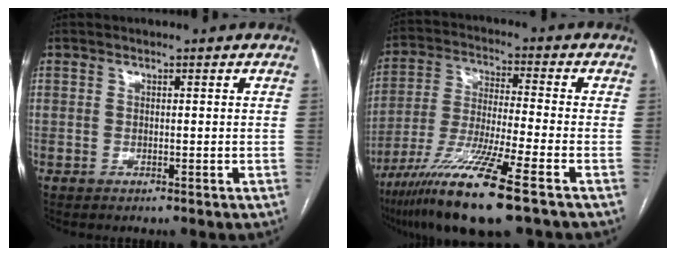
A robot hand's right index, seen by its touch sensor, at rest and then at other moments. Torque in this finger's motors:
{"motor_torque": [1.66, -0.48, 0.77, 0.21]}